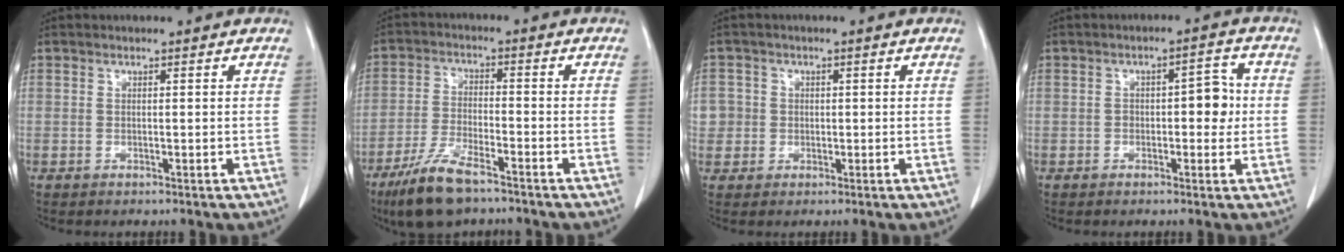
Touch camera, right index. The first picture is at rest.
{"total": 9.2, "force": [-6.6, 2.2, 6.0], "torque": [-0.125, -0.018, -0.124]}
{"total": 3.2, "force": [-0.1, 3.2, 0.0], "torque": [0.015, 0.010, -0.003]}
{"total": 4.7, "force": [-0.3, 2.3, 4.1], "torque": [-0.049, 0.018, -0.004]}